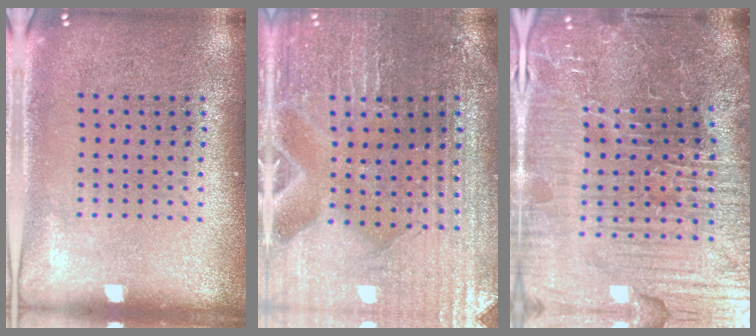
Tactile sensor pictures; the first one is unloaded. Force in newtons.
{"total": 1.7, "press": 1.7, "slide": 0.2}
{"total": 6.1, "press": 5.7, "slide": 2.1}